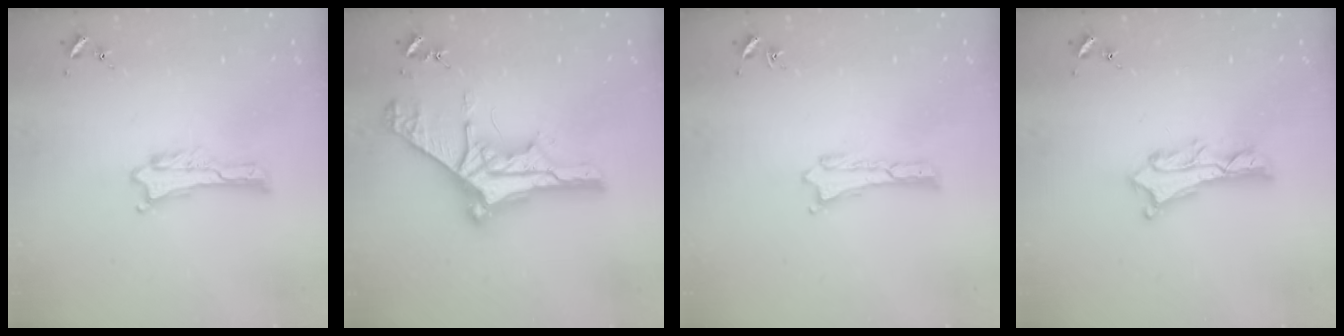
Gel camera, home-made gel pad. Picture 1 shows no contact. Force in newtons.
{"total": 10.1, "press": 10.1, "slide": 1.0}
{"total": 0.0}
{"total": 2.6, "press": 2.6, "slide": 0.3}